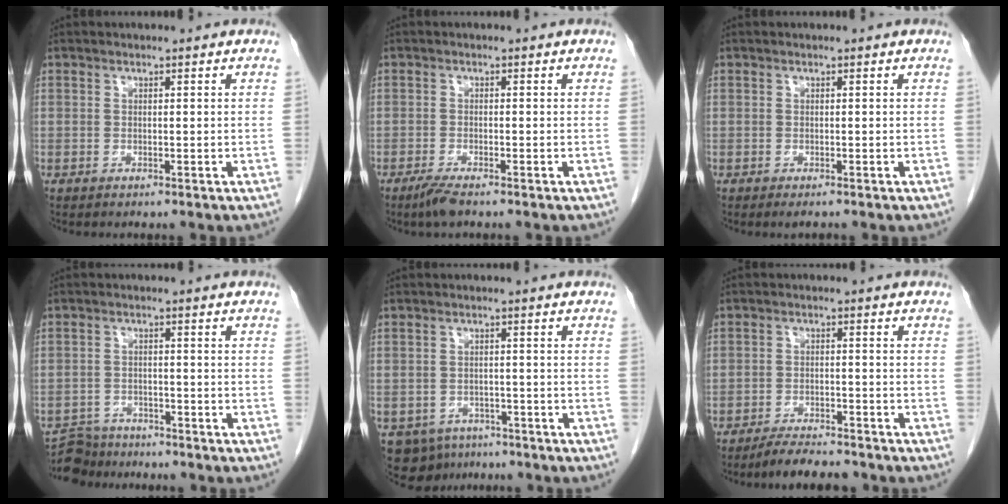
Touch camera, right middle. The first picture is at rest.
{"total": 2.5, "force": [-1.9, 0.2, 1.6], "torque": [-0.041, -0.007, -0.039]}
{"total": 1.1, "force": [-0.9, 0.1, 0.7], "torque": [-0.010, -0.005, -0.011]}
{"total": 5.2, "force": [-4.9, 1.7, -0.5], "torque": [0.009, -0.005, -0.085]}
{"total": 7.3, "force": [-5.0, 5.2, 1.5], "torque": [-0.025, -0.001, -0.065]}
{"total": 5.6, "force": [-5.1, 1.1, 2.0], "torque": [-0.034, -0.014, -0.084]}